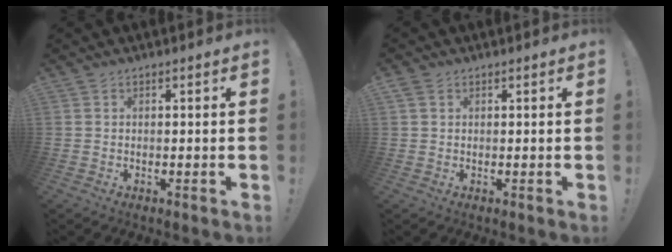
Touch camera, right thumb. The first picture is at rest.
{"total": 1.4, "force": [0.8, 0.9, 0.6], "torque": [-0.010, 0.000, 0.015]}